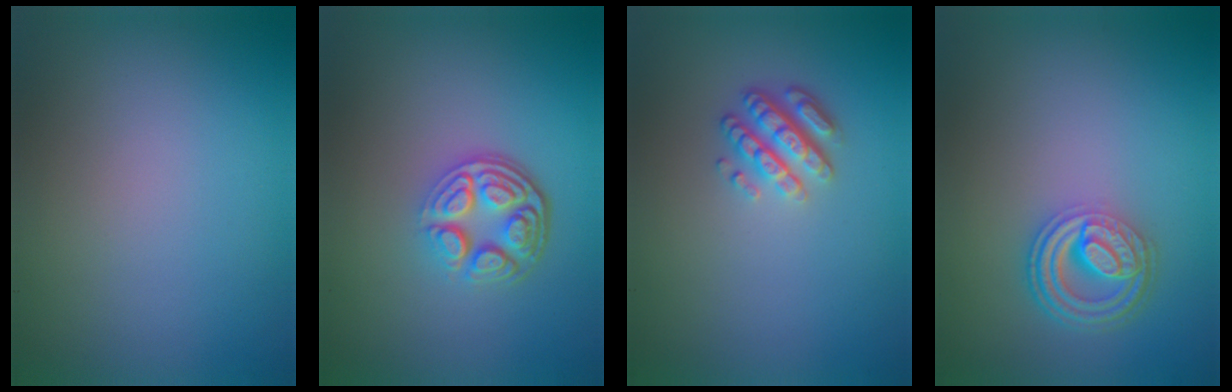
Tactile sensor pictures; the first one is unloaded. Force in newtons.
{"total": 4.8, "press": 3.4, "slide": 3.4}
{"total": 3.3, "press": 2.6, "slide": 2.1}
{"total": 4.6, "press": 3.4, "slide": 3.1}